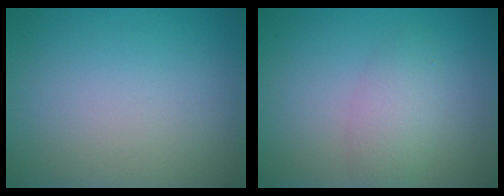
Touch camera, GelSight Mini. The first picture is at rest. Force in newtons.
{"total": 1.9, "press": 1.9, "slide": 0.1}